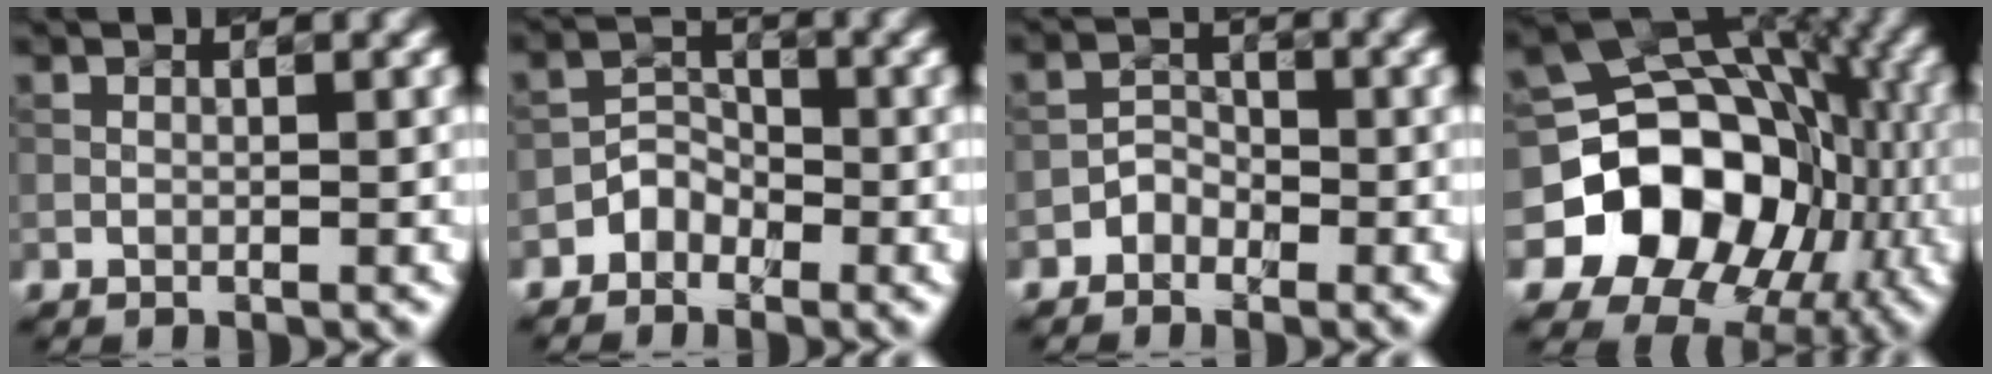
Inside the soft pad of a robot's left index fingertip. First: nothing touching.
{"total": 2.2, "force": [-1.5, 1.6, 0.4], "torque": [0.000, 0.013, -0.031]}
{"total": 1.7, "force": [-1.1, 1.2, 0.2], "torque": [0.002, 0.011, -0.022]}
{"total": 14.8, "force": [-3.8, 11.9, 7.9], "torque": [-0.120, -0.008, -0.076]}